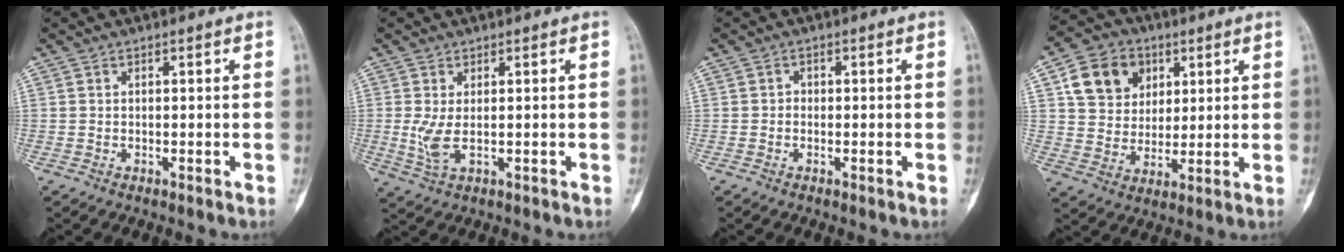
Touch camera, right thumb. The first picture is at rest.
{"total": 4.0, "force": [-0.1, 1.5, 3.7], "torque": [-0.097, -0.012, 0.005]}
{"total": 0.7, "force": [-0.3, 0.5, 0.4], "torque": [0.002, 0.004, -0.011]}
{"total": 11.7, "force": [4.5, 9.6, 5.0], "torque": [-0.057, -0.009, 0.080]}